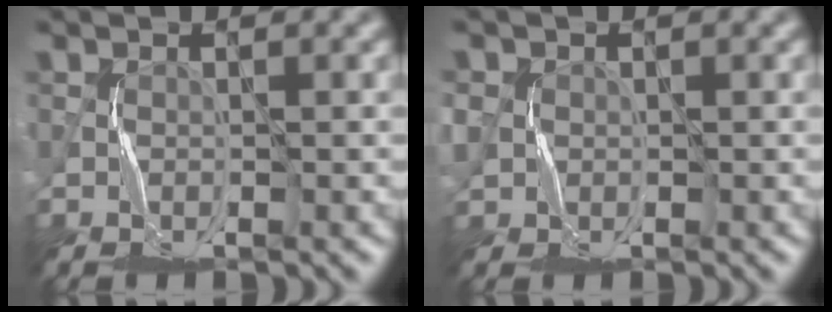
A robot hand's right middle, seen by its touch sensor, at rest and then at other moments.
{"total": 1.6, "force": [0.4, 1.5, -0.1], "torque": [-0.009, -0.003, 0.007]}